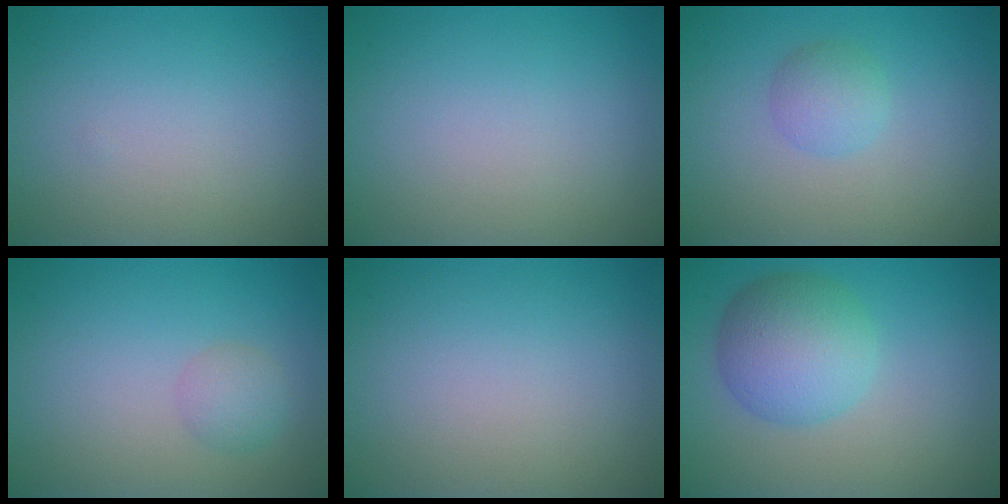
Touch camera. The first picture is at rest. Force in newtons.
{"total": 0.0}
{"total": 2.0, "press": 2.0, "slide": 0.0}
{"total": 1.6, "press": 1.6, "slide": 0.1}
{"total": 0.0}
{"total": 5.8, "press": 5.8, "slide": 0.2}